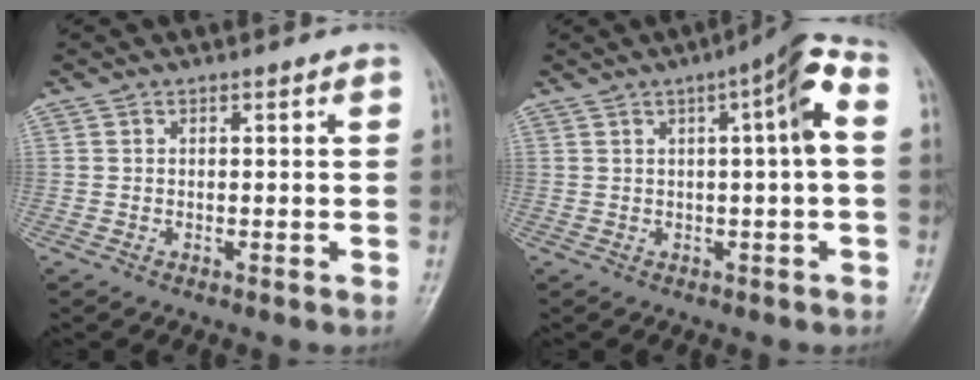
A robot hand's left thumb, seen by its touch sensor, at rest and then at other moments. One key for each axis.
{"total": 7.9, "fx": 1.3, "fy": 1.0, "fz": 7.7, "tx": -0.114, "ty": 0.025, "tz": 0.013}